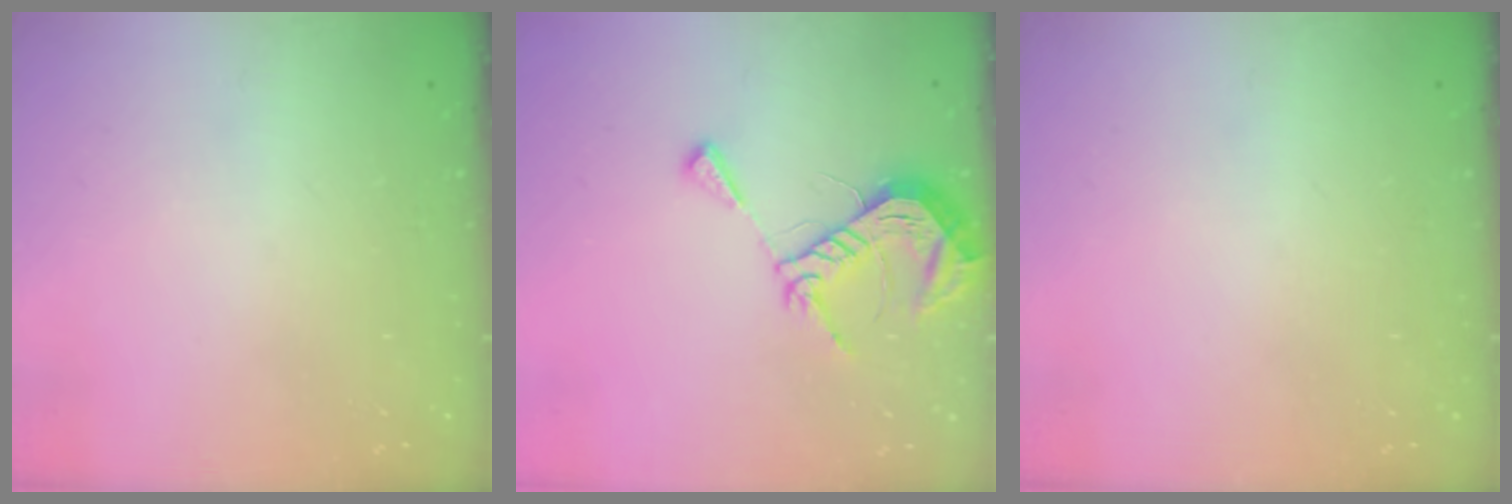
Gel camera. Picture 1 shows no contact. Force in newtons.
{"total": 12.2, "press": 12.1, "slide": 1.0}
{"total": 0.0}